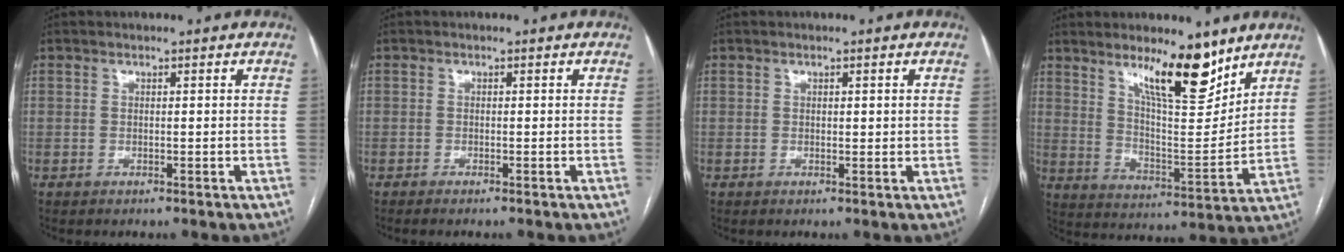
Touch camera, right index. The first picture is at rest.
{"total": 1.3, "force": [-1.1, -0.2, 0.7], "torque": [-0.009, 0.001, -0.015]}
{"total": 1.0, "force": [0.3, 0.4, 0.8], "torque": [-0.011, -0.001, 0.005]}
{"total": 12.1, "force": [8.5, 1.5, 8.5], "torque": [-0.138, -0.013, 0.148]}